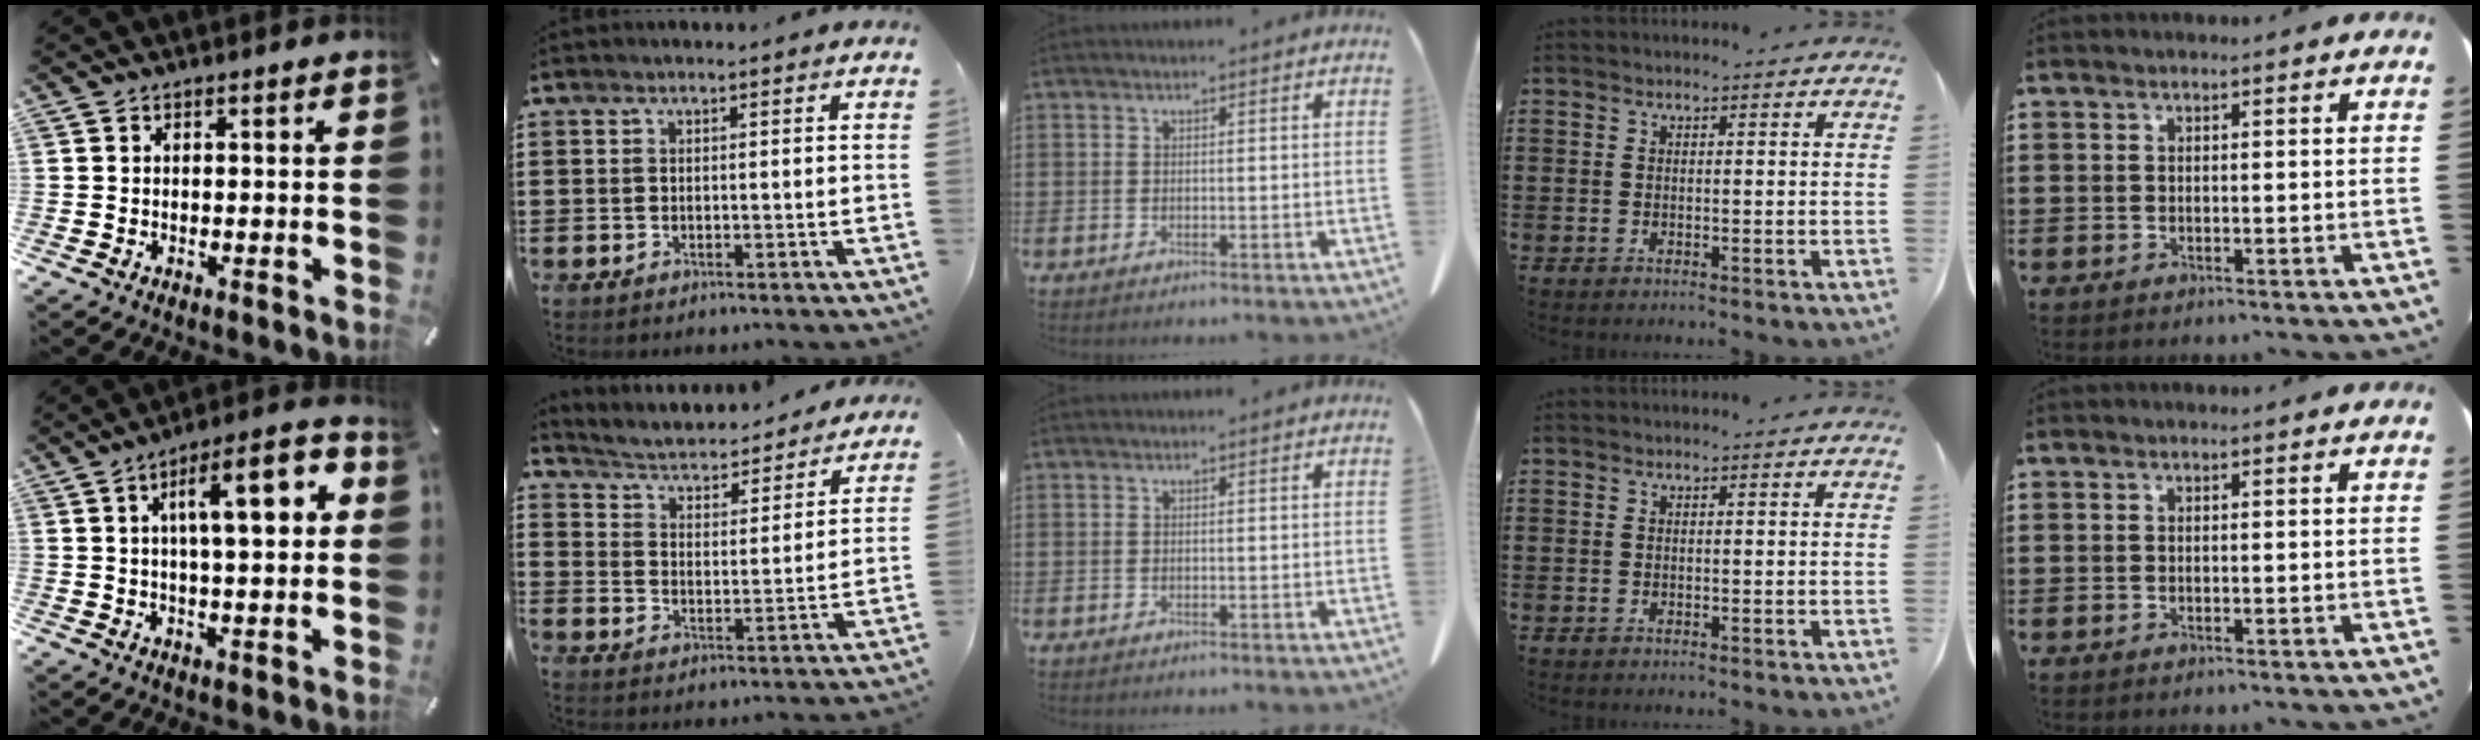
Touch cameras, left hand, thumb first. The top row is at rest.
{"thumb": {"total": 13.5, "force": [3.5, 4.2, 12.4], "torque": [-0.185, 0.000, 0.047]}, "index": {"total": 3.2, "force": [3.1, 0.4, 0.7], "torque": [-0.035, -0.031, 0.043]}}